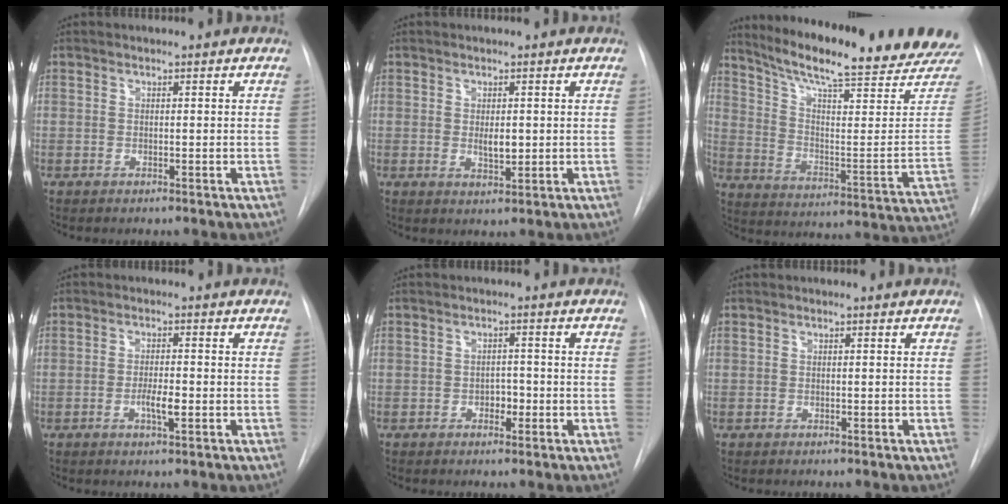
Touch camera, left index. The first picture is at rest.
{"total": 2.4, "force": [0.5, 1.0, 2.2], "torque": [-0.037, -0.007, 0.012]}
{"total": 24.4, "force": [21.5, 1.4, 11.5], "torque": [-0.183, -0.078, 0.288]}
{"total": 2.8, "force": [-0.8, 0.5, 2.6], "torque": [-0.048, 0.000, -0.013]}
{"total": 1.8, "force": [-0.7, 1.2, 1.2], "torque": [-0.014, 0.005, -0.009]}
{"total": 0.0}